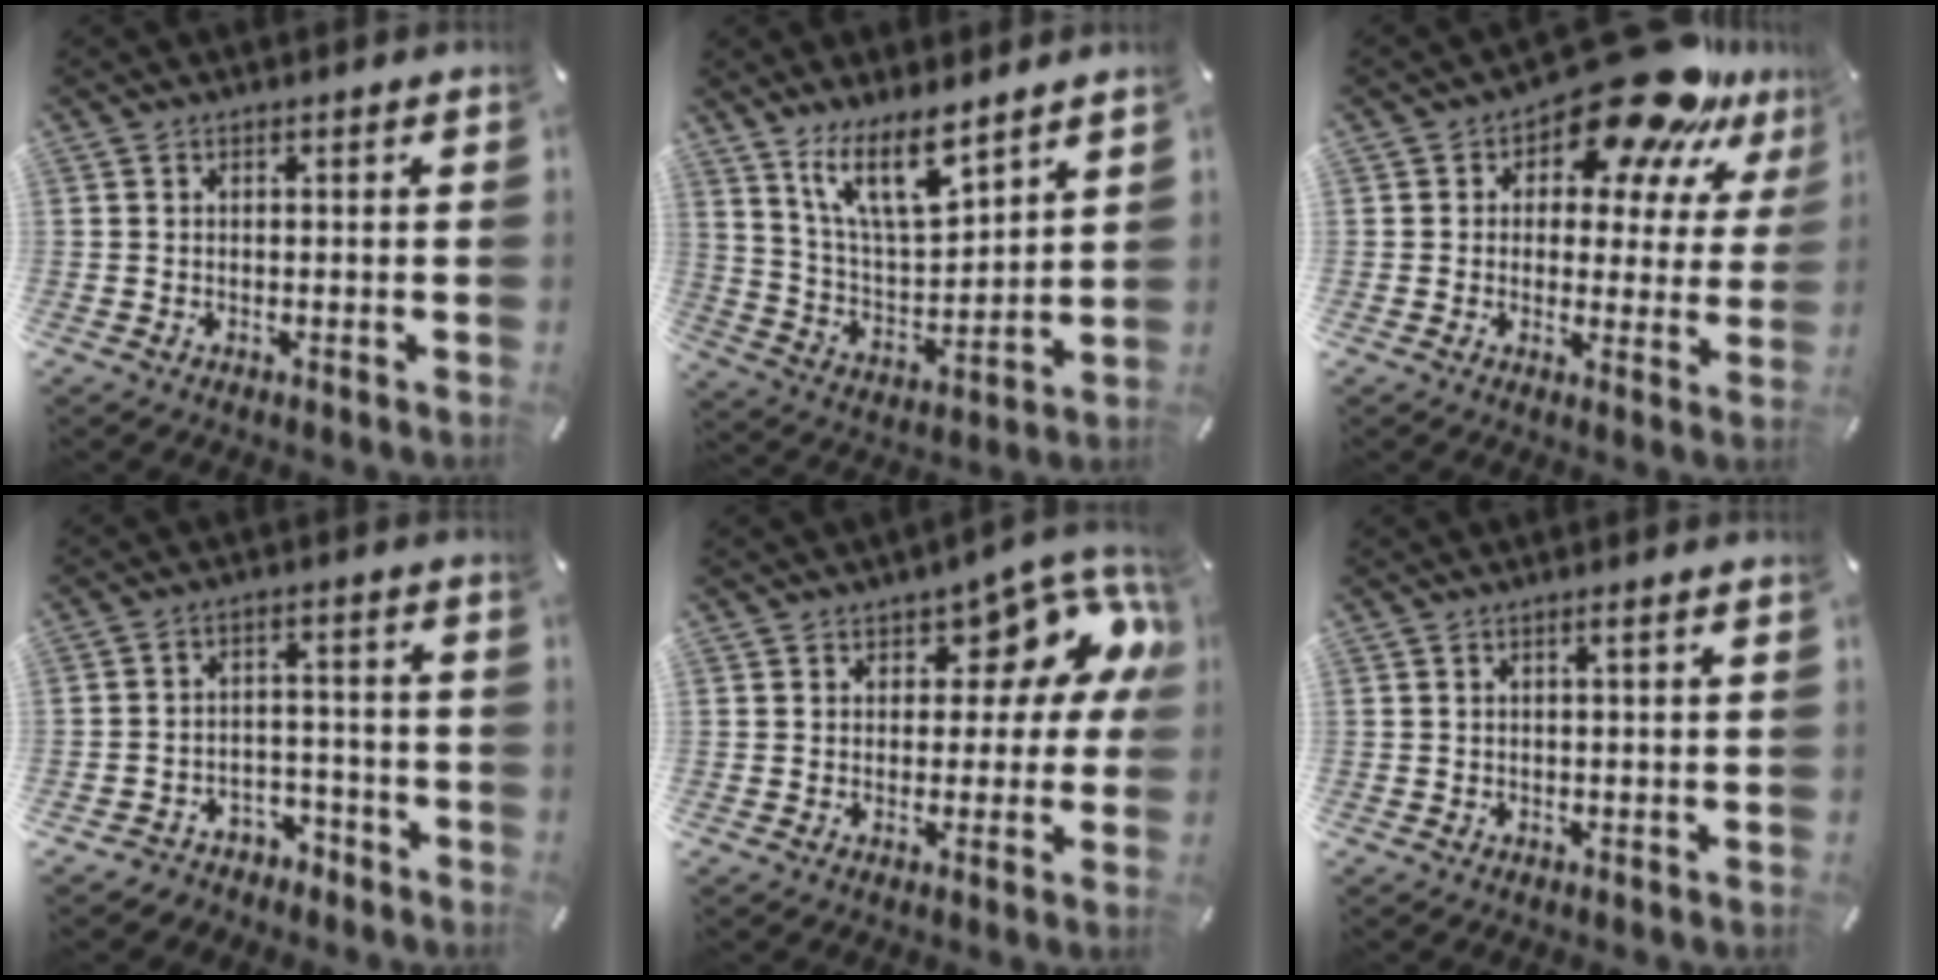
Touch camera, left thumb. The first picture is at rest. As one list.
[{"total": 13.6, "force": [10.0, 4.5, 8.0], "torque": [-0.160, -0.048, 0.180]}, {"total": 17.2, "force": [12.0, 7.5, 9.7], "torque": [-0.140, -0.079, 0.201]}, {"total": 4.6, "force": [-2.9, 3.5, 0.7], "torque": [-0.008, 0.017, -0.054]}, {"total": 11.4, "force": [6.5, 6.0, 7.2], "torque": [-0.075, -0.055, 0.108]}, {"total": 1.4, "force": [0.4, 0.0, 1.3], "torque": [-0.023, 0.000, 0.005]}]